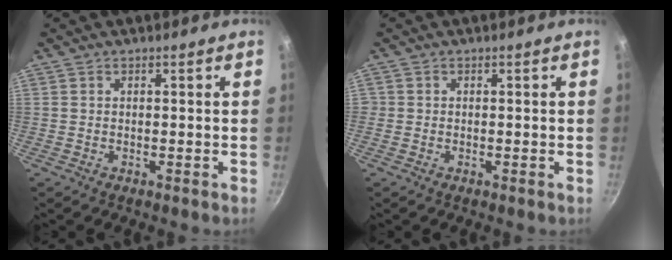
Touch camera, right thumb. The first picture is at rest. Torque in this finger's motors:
{"motor_torque": [0.21, 0.11, 0.06, 0.38, 0.04]}